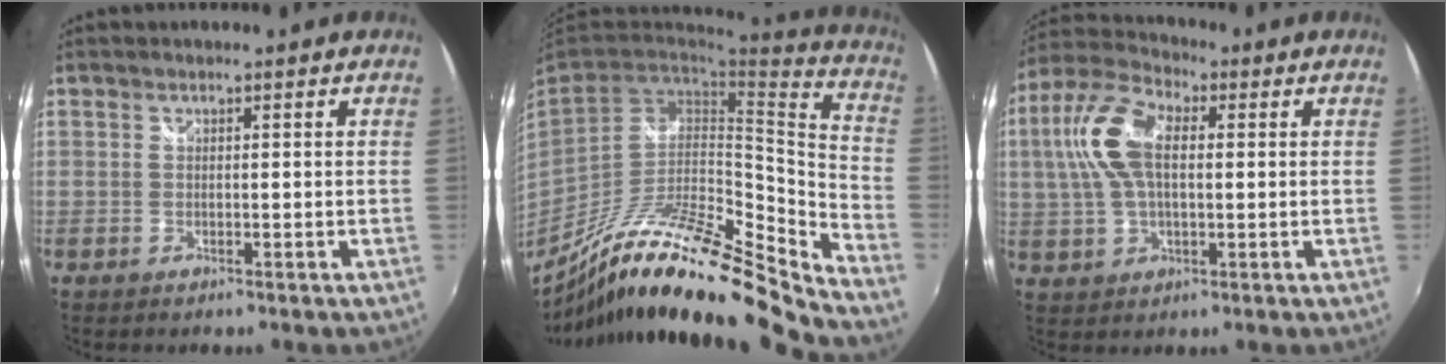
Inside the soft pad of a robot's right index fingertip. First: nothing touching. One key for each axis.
{"total": 24.8, "fx": -19.8, "fy": 3.4, "fz": 14.6, "tx": -0.219, "ty": -0.034, "tz": -0.339}
{"total": 12.8, "fx": 2.0, "fy": 6.7, "fz": 10.7, "tx": -0.227, "ty": 0.025, "tz": 0.032}